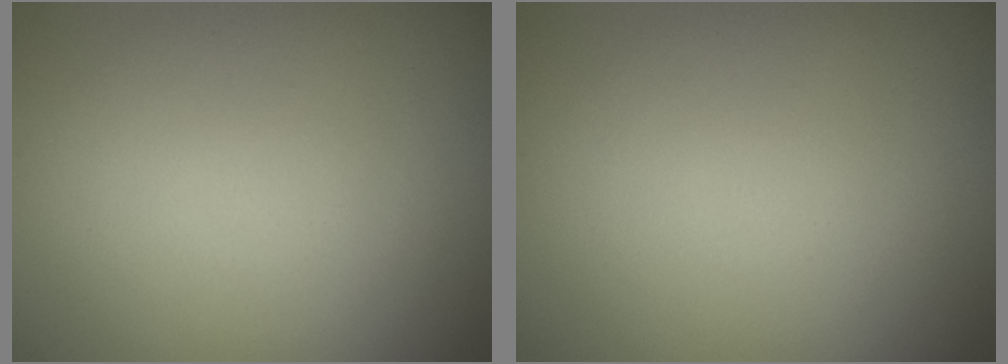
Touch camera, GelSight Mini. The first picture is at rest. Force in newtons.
{"total": 0.0}